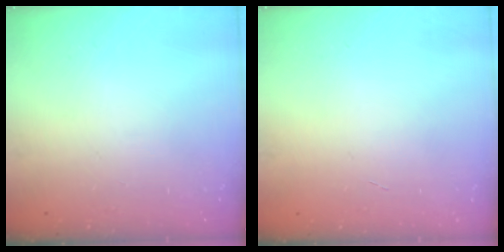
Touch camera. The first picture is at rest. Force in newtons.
{"total": 0.0}